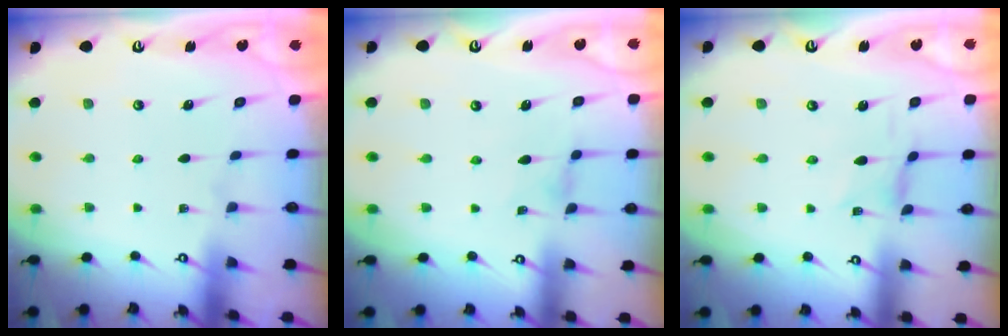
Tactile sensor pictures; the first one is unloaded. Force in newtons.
{"total": 0.0}
{"total": 0.0}